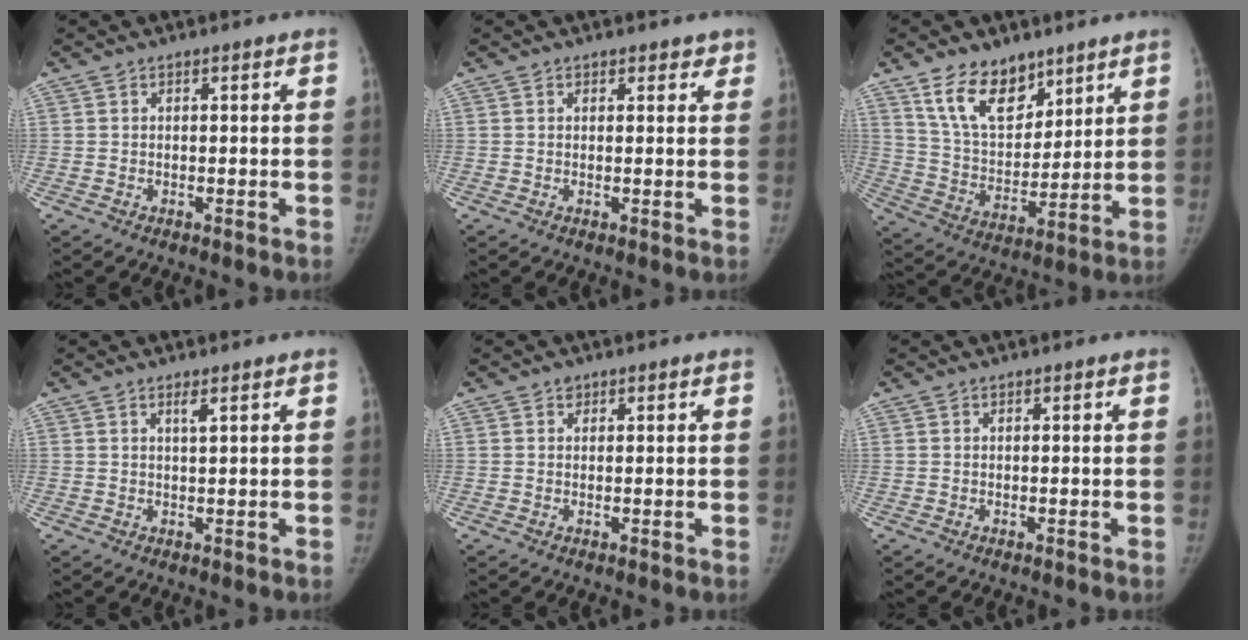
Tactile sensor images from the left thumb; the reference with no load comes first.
{"total": 1.9, "force": [1.4, 1.2, 0.4], "torque": [0.020, -0.005, 0.010]}
{"total": 13.8, "force": [9.1, 7.7, 6.8], "torque": [-0.081, -0.058, 0.175]}
{"total": 1.4, "force": [0.9, 0.1, 1.0], "torque": [-0.018, -0.007, 0.016]}
{"total": 0.9, "force": [0.6, 0.7, 0.2], "torque": [0.006, -0.003, 0.007]}
{"total": 0.0}